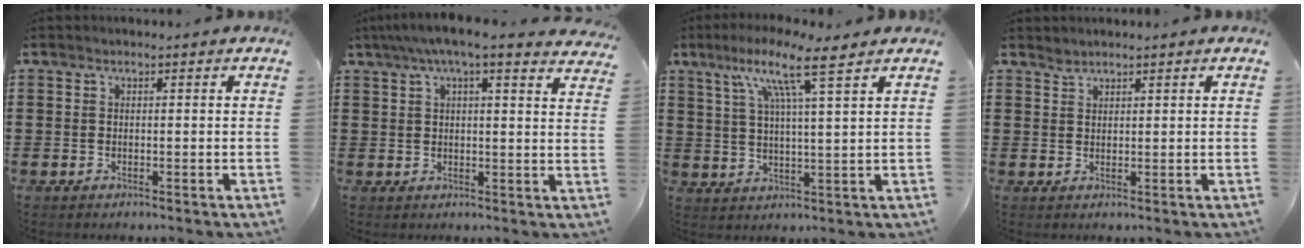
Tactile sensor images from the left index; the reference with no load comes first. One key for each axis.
{"total": 5.3, "fx": 4.3, "fy": 0.2, "fz": 3.2, "tx": -0.075, "ty": -0.010, "tz": 0.073}
{"total": 9.1, "fx": 5.9, "fy": 0.3, "fz": 7.0, "tx": -0.143, "ty": -0.010, "tz": 0.098}
{"total": 1.5, "fx": 1.4, "fy": 0.4, "fz": 0.1, "tx": -0.006, "ty": -0.001, "tz": 0.028}